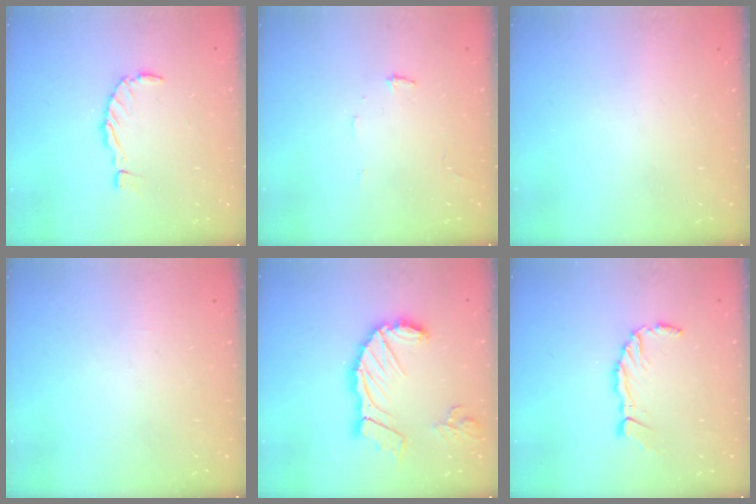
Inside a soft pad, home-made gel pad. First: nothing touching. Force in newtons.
{"total": 5.4, "press": 5.4, "slide": 0.2}
{"total": 0.0}
{"total": 0.0}
{"total": 15.6, "press": 15.5, "slide": 1.9}
{"total": 6.8, "press": 6.7, "slide": 1.2}